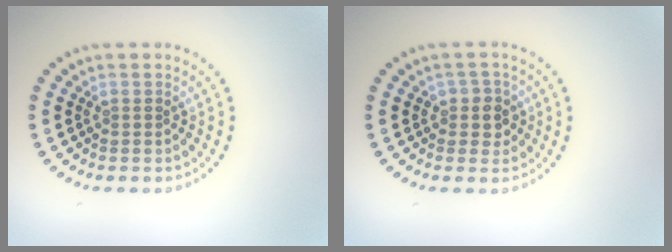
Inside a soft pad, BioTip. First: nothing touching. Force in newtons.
{"total": 1.8, "press": 1.7, "slide": 0.8}